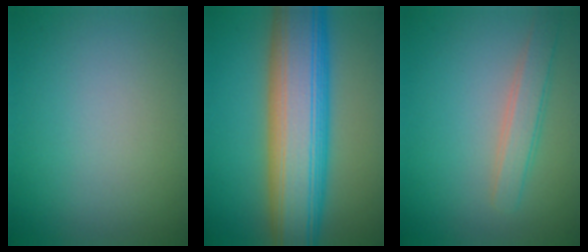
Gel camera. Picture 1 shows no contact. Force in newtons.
{"total": 12.9, "press": 12.9, "slide": 0.4}
{"total": 2.6, "press": 2.6, "slide": 0.1}